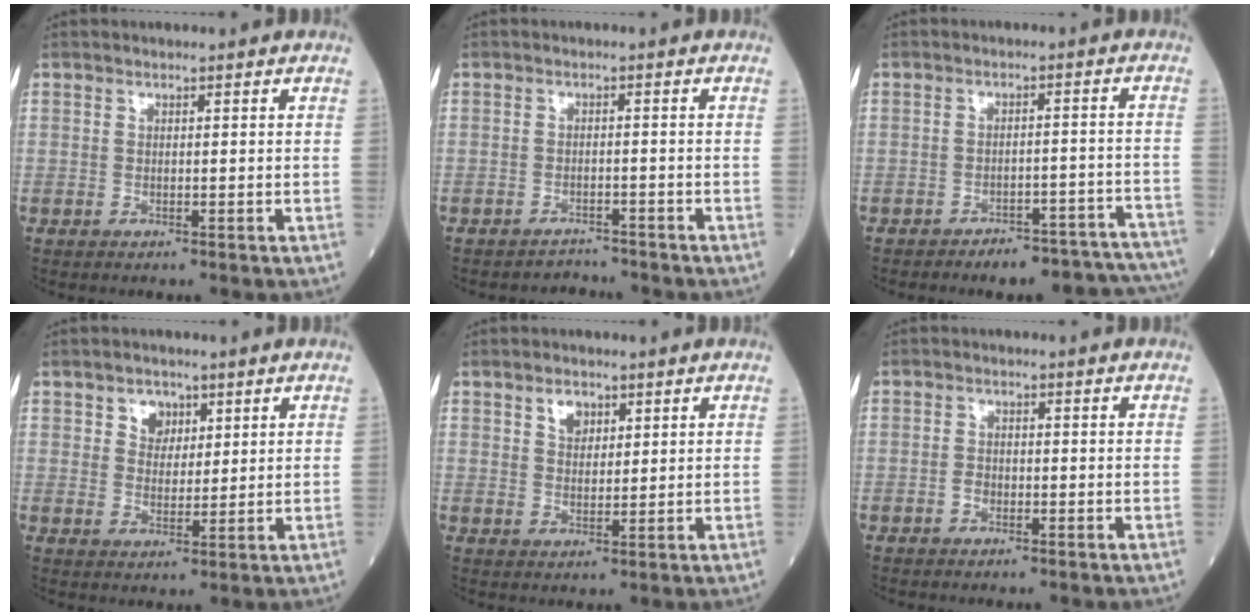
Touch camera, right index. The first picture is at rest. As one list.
[{"total": 2.4, "force": [-2.2, 0.3, -0.9], "torque": [0.017, -0.009, -0.033]}, {"total": 13.4, "force": [-12.4, 3.3, 3.9], "torque": [-0.008, 0.035, -0.141]}, {"total": 3.7, "force": [1.9, 2.8, 1.5], "torque": [-0.021, 0.006, 0.032]}, {"total": 3.1, "force": [1.7, 1.9, 1.7], "torque": [-0.029, 0.003, 0.031]}, {"total": 1.4, "force": [-0.6, 1.0, 0.8], "torque": [-0.010, 0.005, -0.011]}]